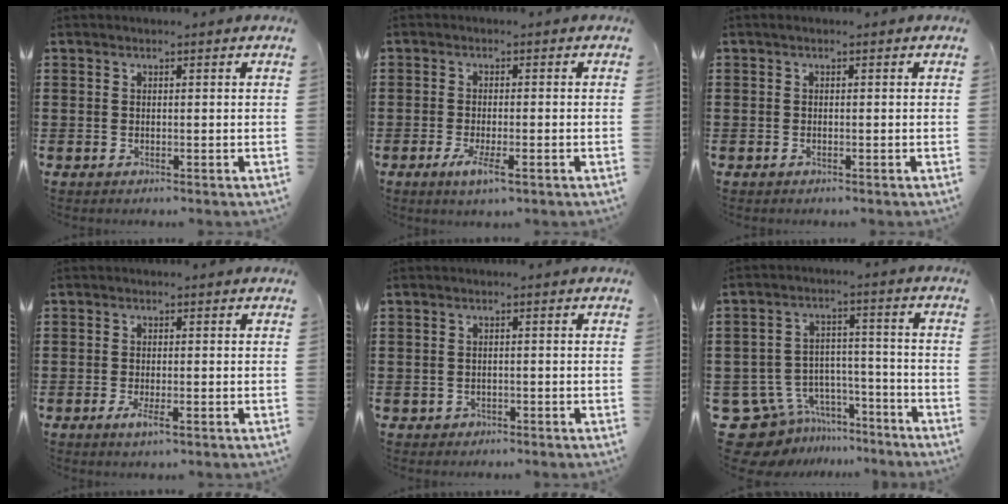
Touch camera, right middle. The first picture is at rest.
{"total": 3.5, "force": [-1.7, 0.7, 3.1], "torque": [-0.063, -0.008, -0.032]}
{"total": 0.5, "force": [-0.2, 0.0, 0.5], "torque": [-0.007, -0.003, -0.003]}
{"total": 2.4, "force": [-1.0, 0.5, 2.1], "torque": [-0.042, -0.004, -0.020]}
{"total": 0.9, "force": [-0.7, 0.5, 0.1], "torque": [-0.004, 0.001, -0.016]}
{"total": 9.5, "force": [-8.1, 4.8, 1.4], "torque": [-0.050, 0.029, -0.156]}